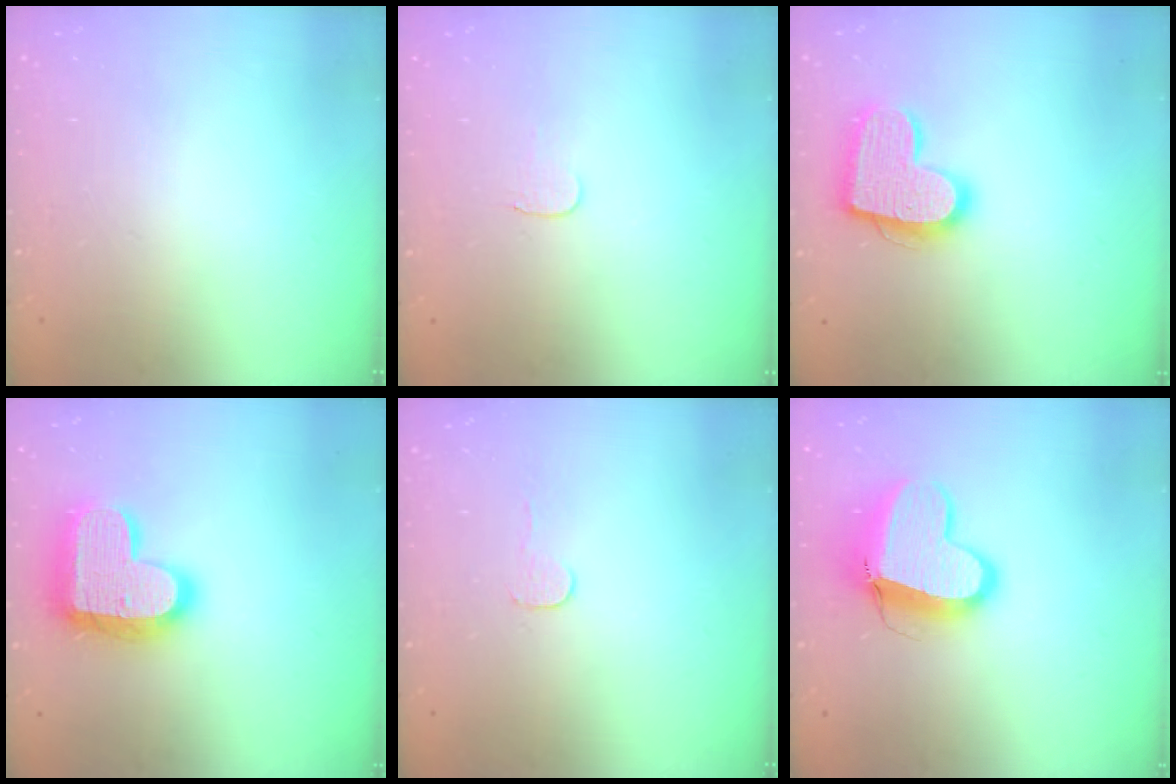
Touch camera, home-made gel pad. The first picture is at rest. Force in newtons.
{"total": 3.3, "press": 3.3, "slide": 0.4}
{"total": 15.8, "press": 15.8, "slide": 1.0}
{"total": 19.9, "press": 19.9, "slide": 1.3}
{"total": 3.0, "press": 3.0, "slide": 0.3}
{"total": 15.6, "press": 15.5, "slide": 1.5}